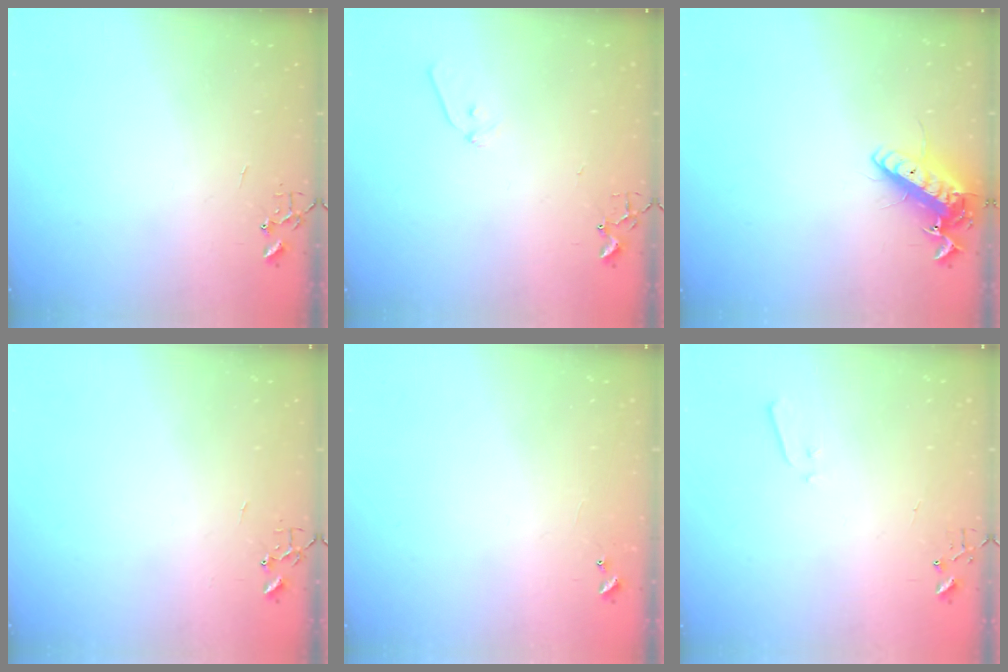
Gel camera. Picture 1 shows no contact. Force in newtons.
{"total": 7.0, "press": 6.9, "slide": 0.8}
{"total": 14.1, "press": 13.9, "slide": 2.6}
{"total": 0.0}
{"total": 5.1, "press": 5.0, "slide": 0.3}
{"total": 3.4, "press": 3.3, "slide": 0.5}